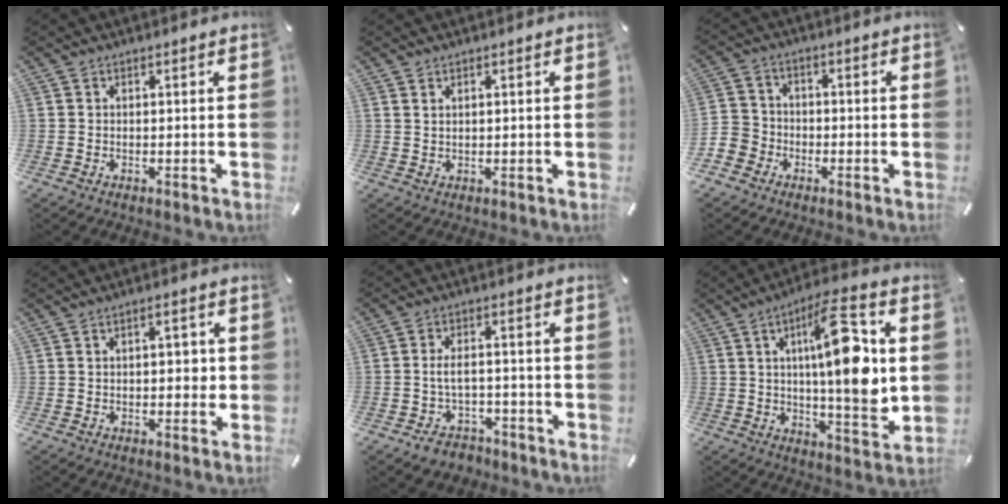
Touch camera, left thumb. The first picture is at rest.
{"total": 0.9, "force": [0.7, 0.3, 0.5], "torque": [-0.010, -0.001, 0.014]}
{"total": 5.1, "force": [-3.0, 4.1, 0.7], "torque": [-0.025, 0.014, -0.059]}
{"total": 3.9, "force": [0.0, 2.2, 3.3], "torque": [-0.045, 0.004, -0.007]}
{"total": 6.0, "force": [-2.5, 4.0, 3.6], "torque": [-0.072, 0.019, -0.048]}
{"total": 20.1, "force": [4.1, 6.0, 18.7], "torque": [-0.298, -0.014, 0.055]}